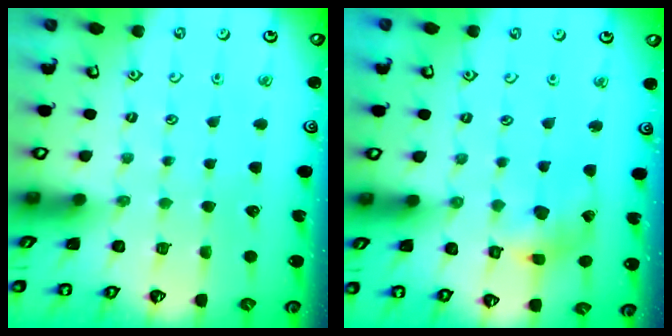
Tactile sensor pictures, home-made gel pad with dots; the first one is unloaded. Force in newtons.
{"total": 8.9, "press": 8.9, "slide": 1.1}